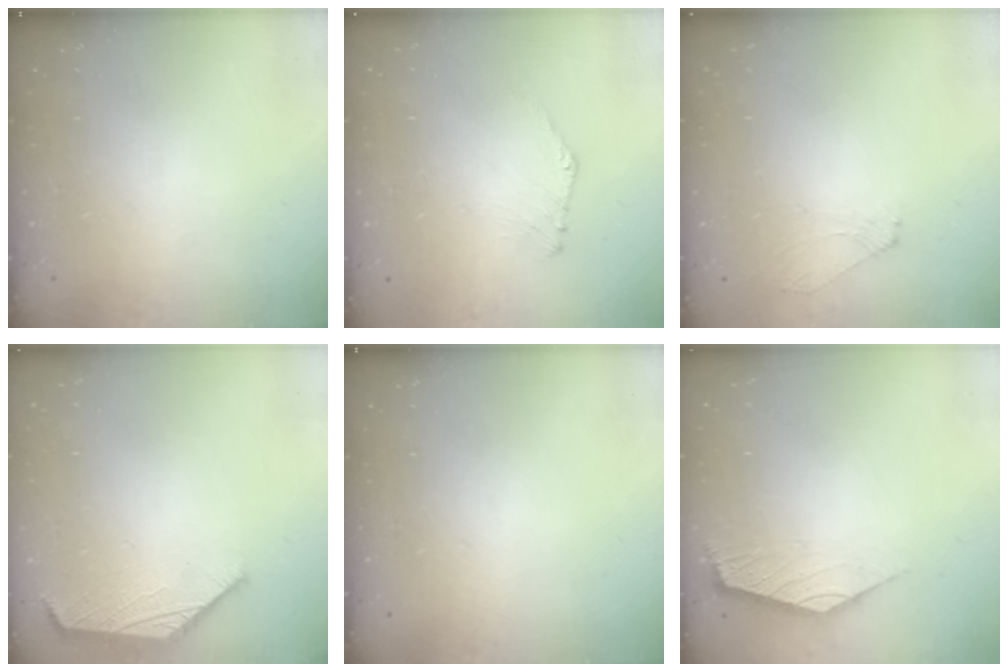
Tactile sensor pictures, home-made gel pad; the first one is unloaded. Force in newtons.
{"total": 0.0}
{"total": 2.5, "press": 2.4, "slide": 0.7}
{"total": 0.0}
{"total": 0.0}
{"total": 2.4, "press": 2.3, "slide": 0.6}